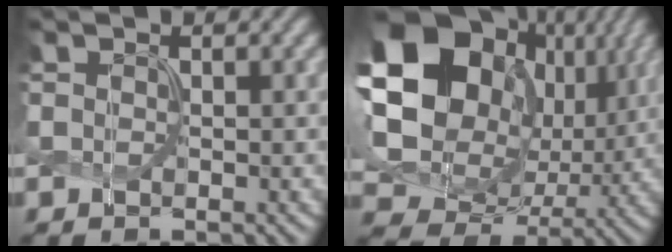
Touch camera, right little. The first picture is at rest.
{"total": 19.3, "force": [5.6, 15.1, 10.6], "torque": [-0.247, 0.025, 0.117]}